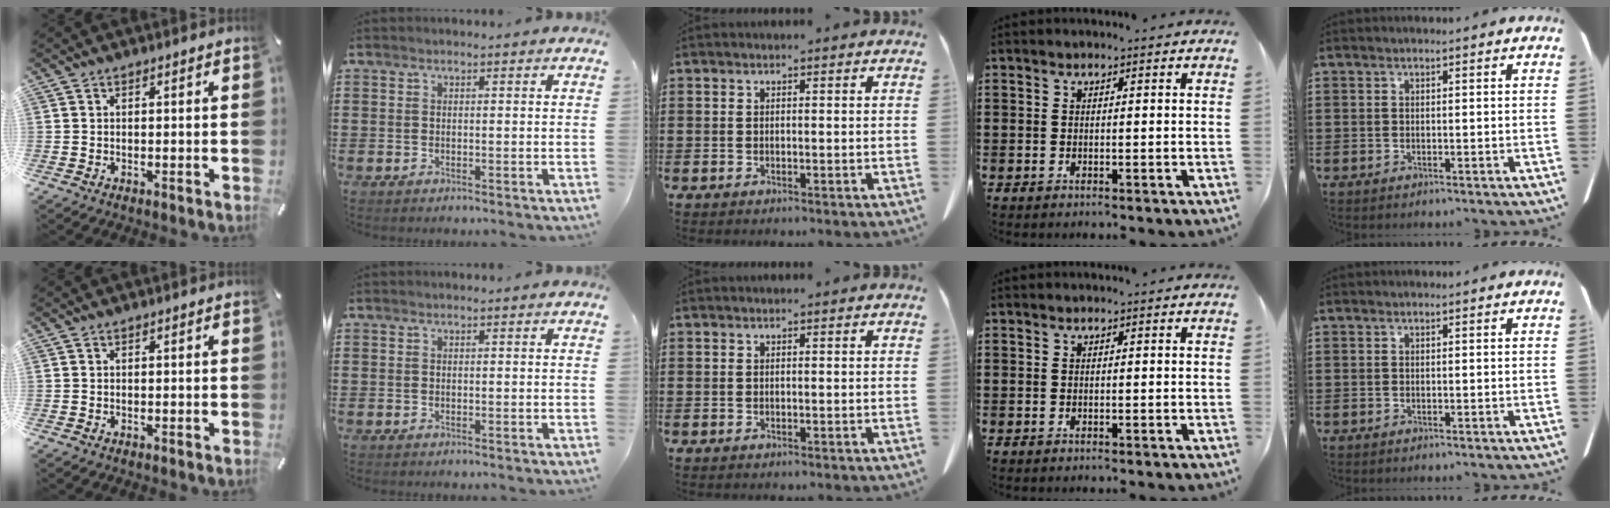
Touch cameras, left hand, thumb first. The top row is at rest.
{}